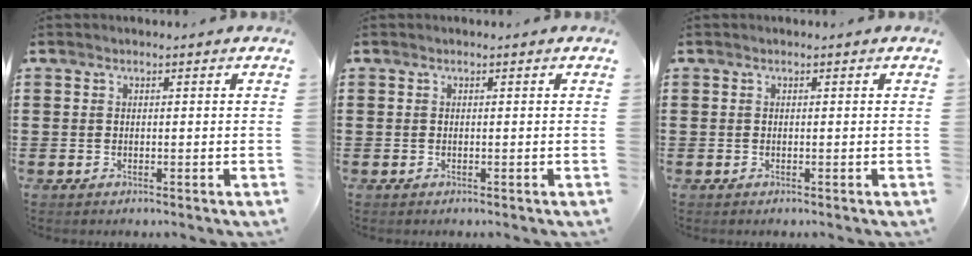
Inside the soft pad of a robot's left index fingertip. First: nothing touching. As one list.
[{"total": 0.0}, {"total": 0.0}]